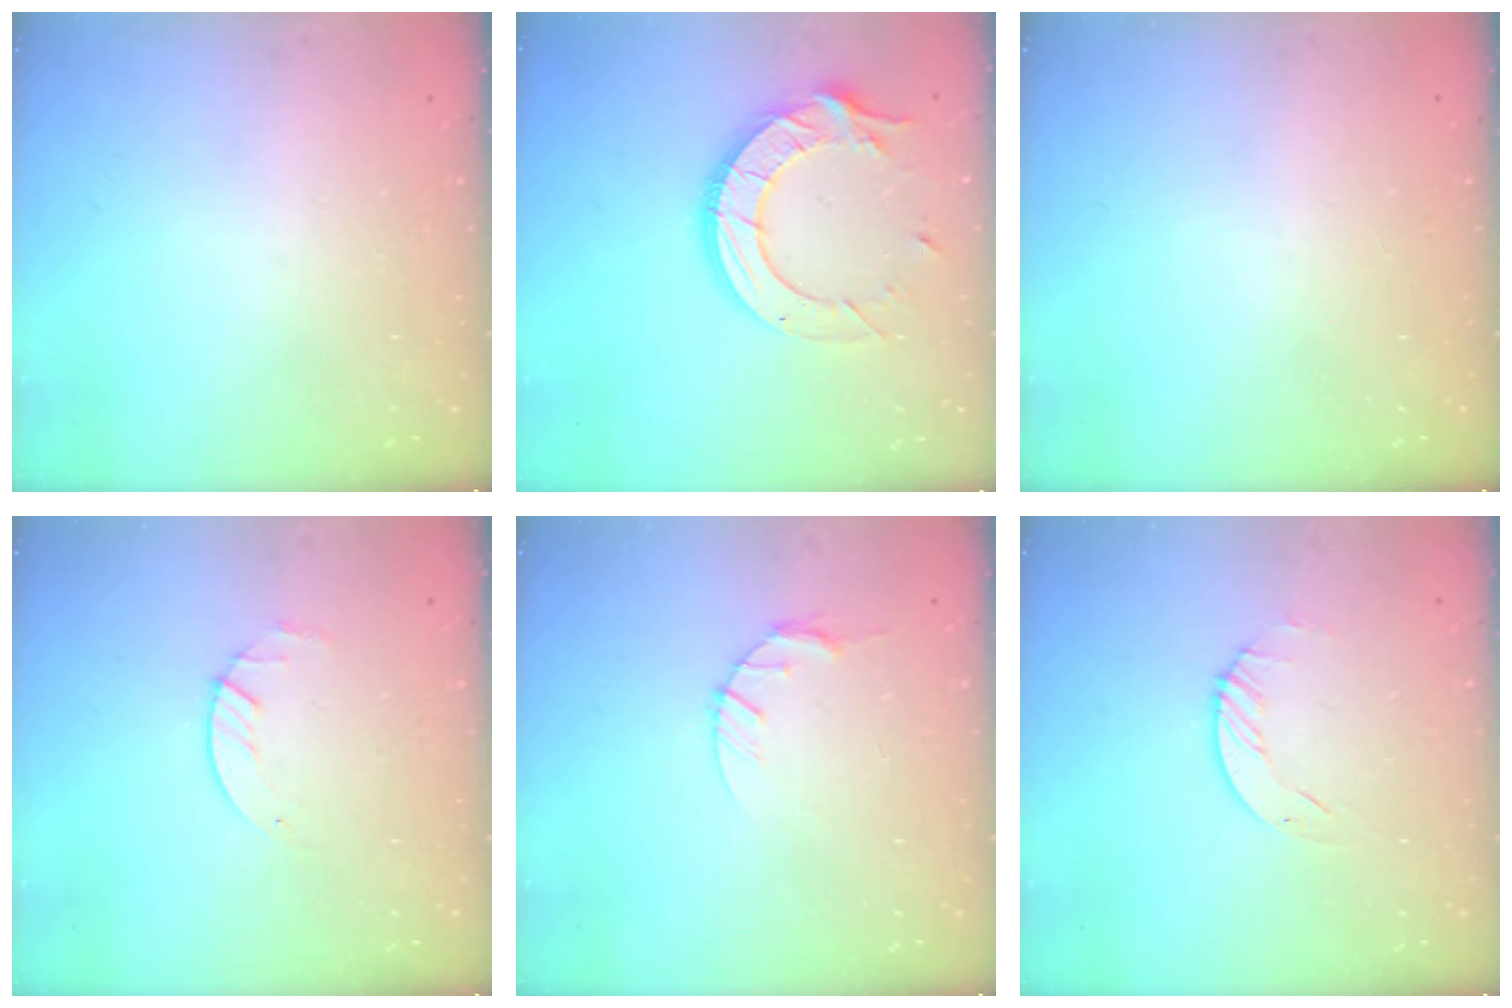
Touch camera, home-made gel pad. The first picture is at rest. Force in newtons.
{"total": 15.2, "press": 15.2, "slide": 1.3}
{"total": 0.0}
{"total": 1.8, "press": 1.8, "slide": 0.2}
{"total": 4.6, "press": 4.6, "slide": 0.6}
{"total": 1.9, "press": 1.9, "slide": 0.2}